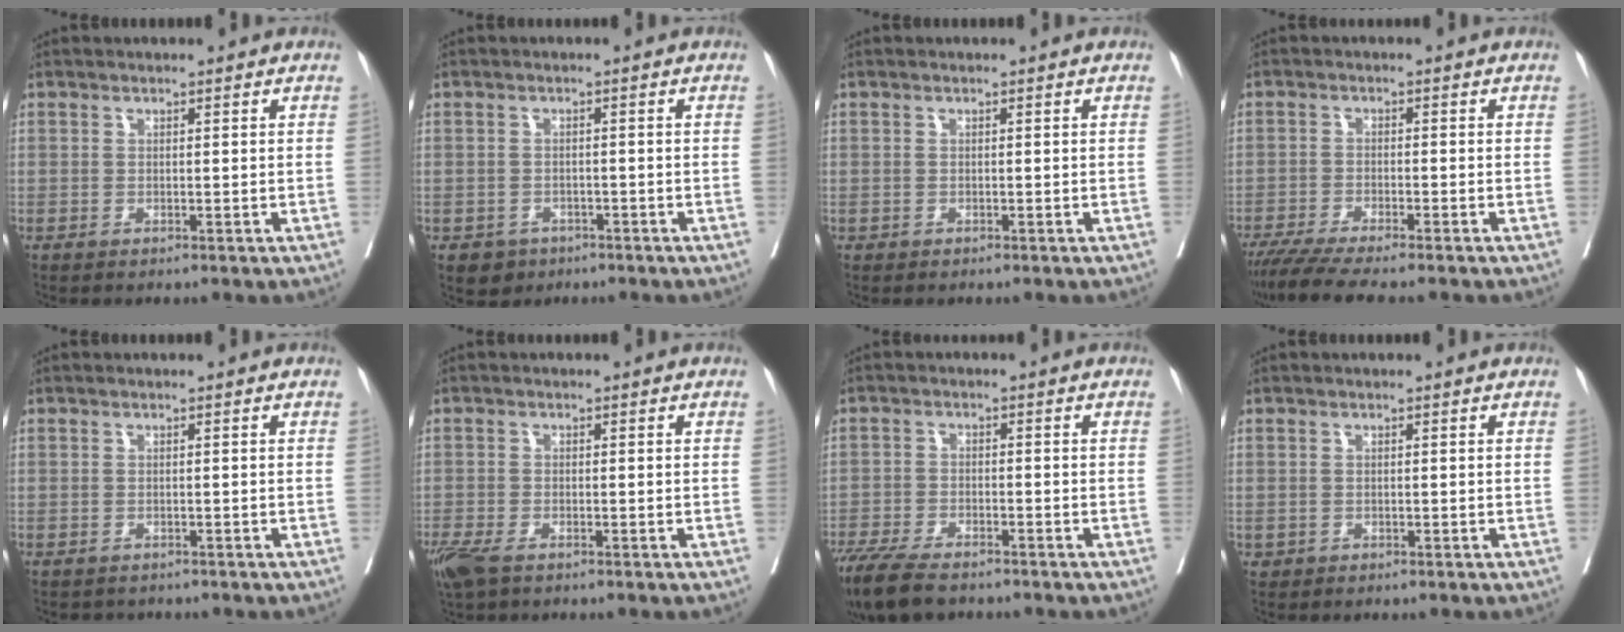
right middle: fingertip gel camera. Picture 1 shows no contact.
{"total": 3.1, "force": [-1.8, 2.5, 0.4], "torque": [-0.005, 0.008, -0.023]}
{"total": 0.0}
{"total": 7.9, "force": [-6.7, 0.0, 4.3], "torque": [-0.062, -0.020, -0.111]}
{"total": 2.1, "force": [-1.9, 0.9, -0.1], "torque": [-0.003, -0.003, -0.031]}
{"total": 6.2, "force": [-4.2, 2.7, 3.8], "torque": [-0.085, -0.016, -0.076]}
{"total": 10.3, "force": [-8.4, 2.7, 5.3], "torque": [-0.093, -0.020, -0.142]}
{"total": 0.6, "force": [-0.2, 0.5, 0.1], "torque": [-0.004, 0.003, 0.001]}